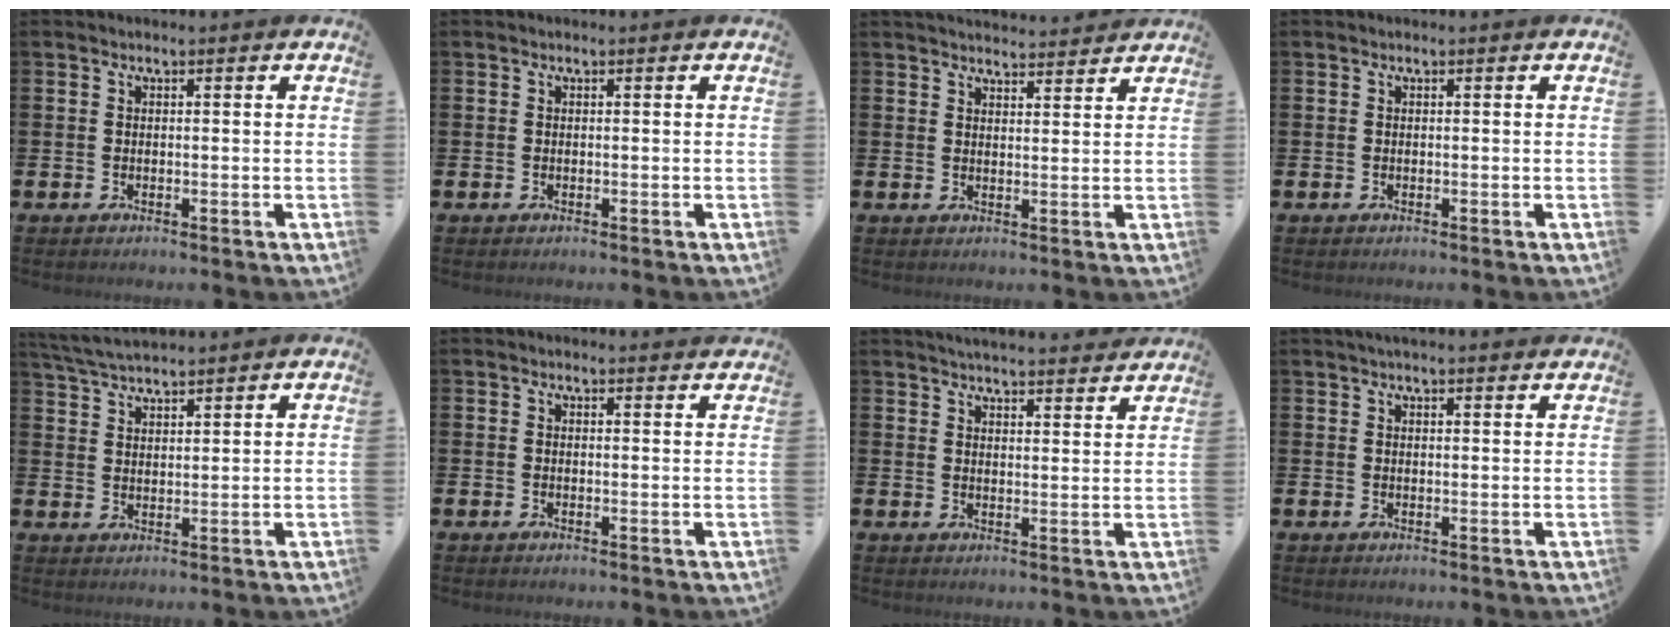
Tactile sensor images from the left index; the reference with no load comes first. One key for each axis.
{"total": 0.0}
{"total": 3.4, "fx": 3.4, "fy": 0.3, "fz": 0.1, "tx": -0.005, "ty": -0.019, "tz": 0.062}
{"total": 0.0}
{"total": 4.5, "fx": 4.4, "fy": 0.3, "fz": 1.0, "tx": -0.036, "ty": -0.017, "tz": 0.081}
{"total": 0.7, "fx": 0.7, "fy": 0.1, "fz": 0.1, "tx": 0.011, "ty": -0.004, "tz": 0.011}
{"total": 4.4, "fx": 4.4, "fy": 0.1, "fz": 0.3, "tx": -0.009, "ty": -0.028, "tz": 0.078}
{"total": 2.2, "fx": 2.0, "fy": 0.1, "fz": 0.7, "tx": -0.002, "ty": -0.008, "tz": 0.034}